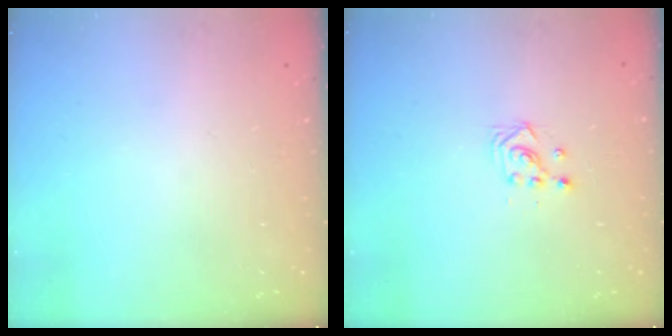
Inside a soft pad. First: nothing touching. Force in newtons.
{"total": 3.3, "press": 3.3, "slide": 0.2}